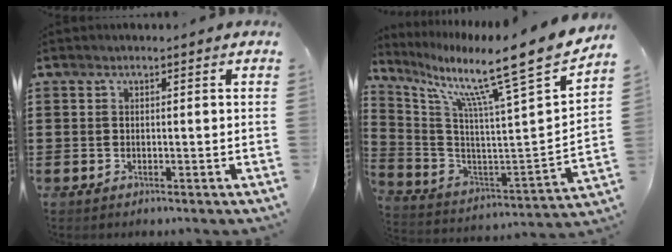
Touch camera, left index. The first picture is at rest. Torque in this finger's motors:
{"motor_torque": [1.17, -0.97, 0.82, 0.21]}